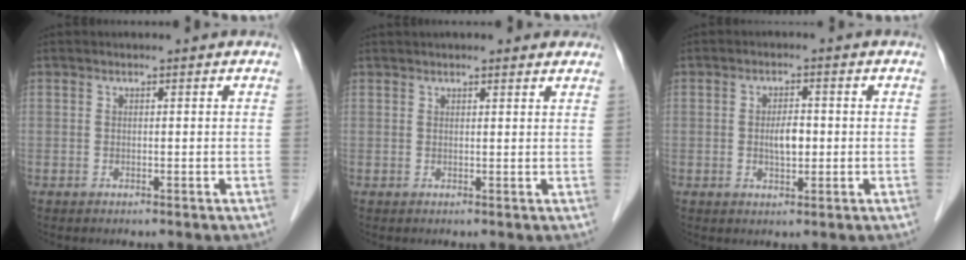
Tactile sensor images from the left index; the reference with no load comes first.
{"total": 5.2, "force": [4.5, 1.0, 2.4], "torque": [-0.028, 0.028, 0.053]}
{"total": 3.4, "force": [-0.3, 1.4, 3.1], "torque": [-0.056, 0.002, -0.004]}